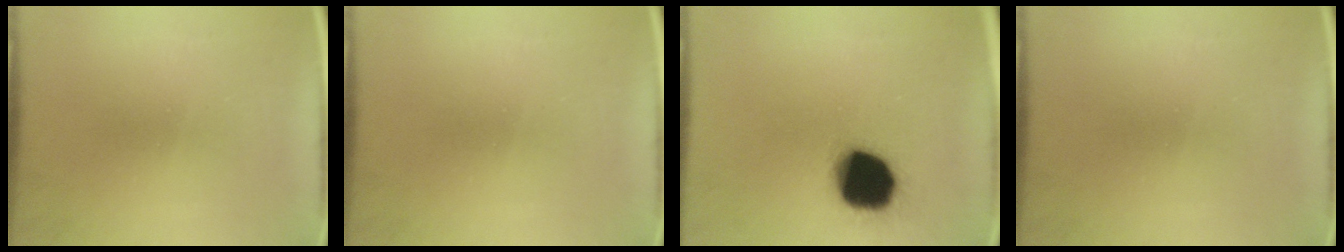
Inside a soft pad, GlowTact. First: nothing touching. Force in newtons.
{"total": 0.0}
{"total": 19.7}
{"total": 0.0}